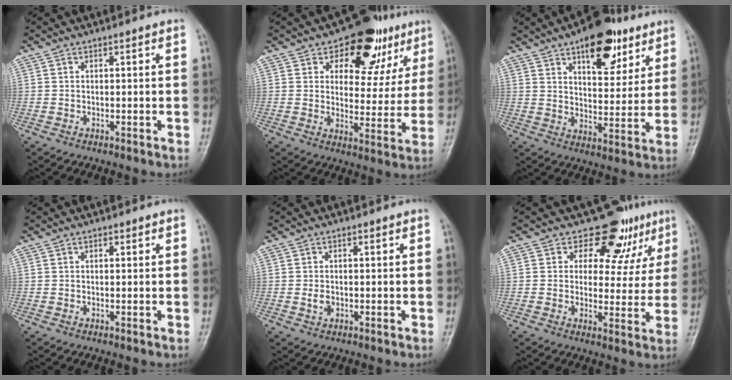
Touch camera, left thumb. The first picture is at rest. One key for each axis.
{"total": 15.2, "fx": 8.6, "fy": 9.0, "fz": 8.8, "tx": -0.047, "ty": -0.032, "tz": 0.120}
{"total": 15.3, "fx": 8.8, "fy": 7.3, "fz": 10.2, "tx": -0.099, "ty": -0.035, "tz": 0.129}
{"total": 0.7, "fx": 0.4, "fy": 0.4, "fz": 0.4, "tx": -0.003, "ty": -0.002, "tz": 0.005}
{"total": 1.6, "fx": -0.1, "fy": 1.2, "fz": 1.1, "tx": -0.017, "ty": -0.001, "tz": -0.001}
{"total": 10.0, "fx": 6.8, "fy": 6.5, "fz": 3.3, "tx": 0.004, "ty": -0.036, "tz": 0.078}